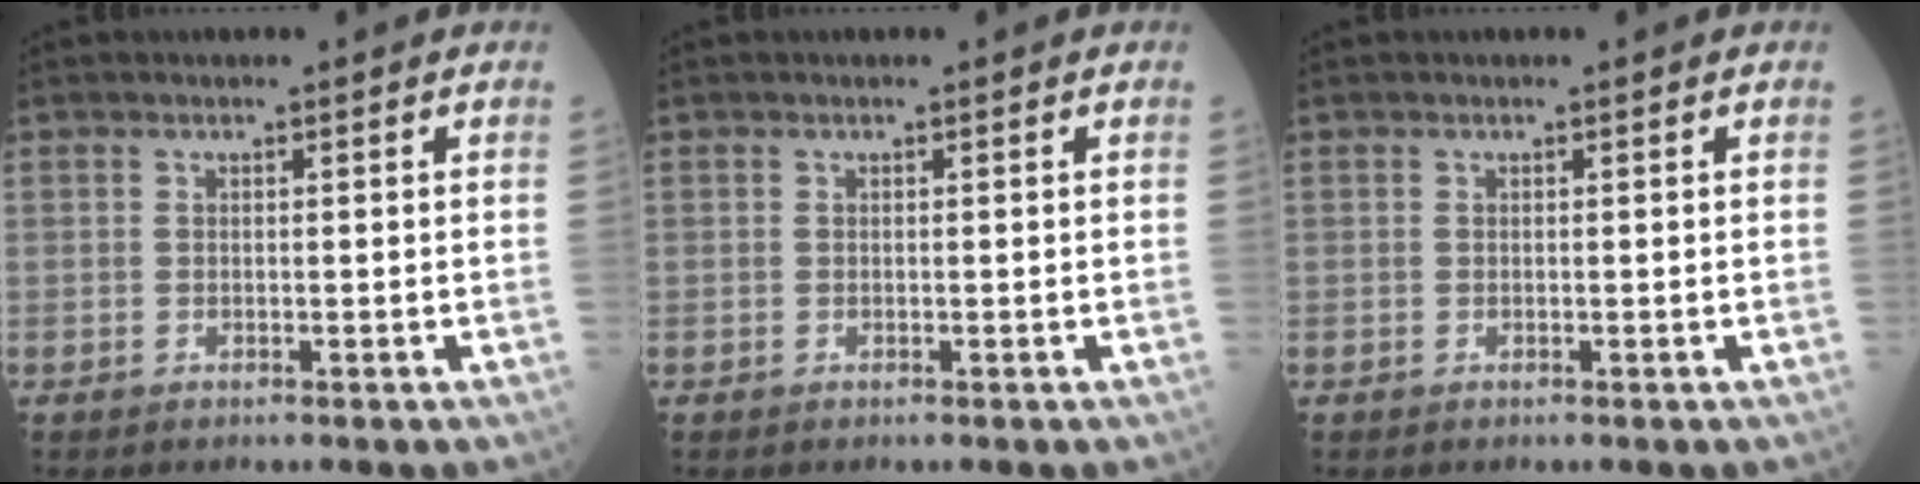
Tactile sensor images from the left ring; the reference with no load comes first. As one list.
[{"total": 0.0}, {"total": 0.0}]